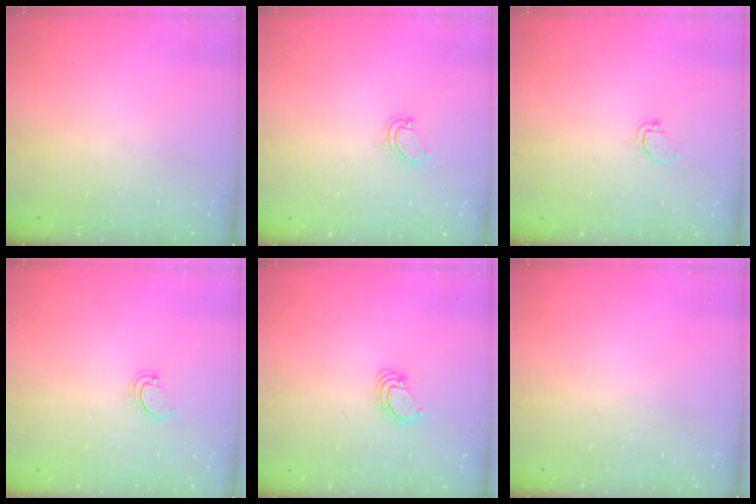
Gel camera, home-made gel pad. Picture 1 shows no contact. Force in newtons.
{"total": 4.5, "press": 4.4, "slide": 0.4}
{"total": 2.9, "press": 2.9, "slide": 0.2}
{"total": 2.6, "press": 2.6, "slide": 0.2}
{"total": 3.0, "press": 3.0, "slide": 0.3}
{"total": 0.0}